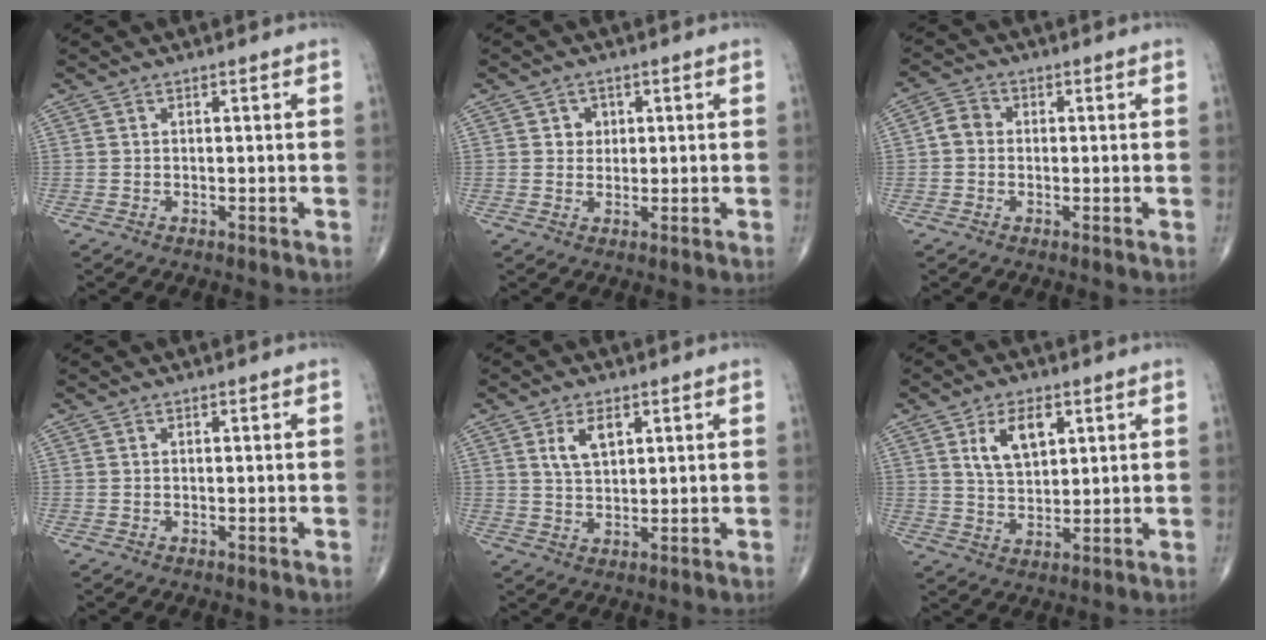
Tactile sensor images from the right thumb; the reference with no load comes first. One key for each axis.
{"total": 2.7, "fx": 0.7, "fy": 2.4, "fz": 0.9, "tx": 0.004, "ty": -0.001, "tz": 0.008}
{"total": 3.4, "fx": -0.2, "fy": 2.9, "fz": 1.7, "tx": -0.021, "ty": 0.010, "tz": -0.013}
{"total": 0.0}
{"total": 5.5, "fx": 2.3, "fy": 2.9, "fz": 4.0, "tx": -0.066, "ty": -0.010, "tz": 0.046}
{"total": 8.2, "fx": 3.4, "fy": 4.5, "fz": 6.0, "tx": -0.090, "ty": -0.015, "tz": 0.066}